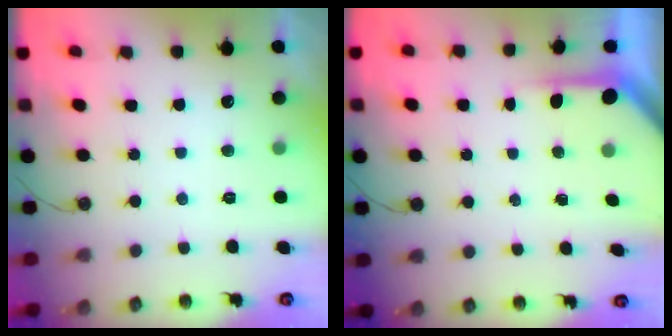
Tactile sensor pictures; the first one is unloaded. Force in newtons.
{"total": 3.7, "press": 3.7, "slide": 0.3}